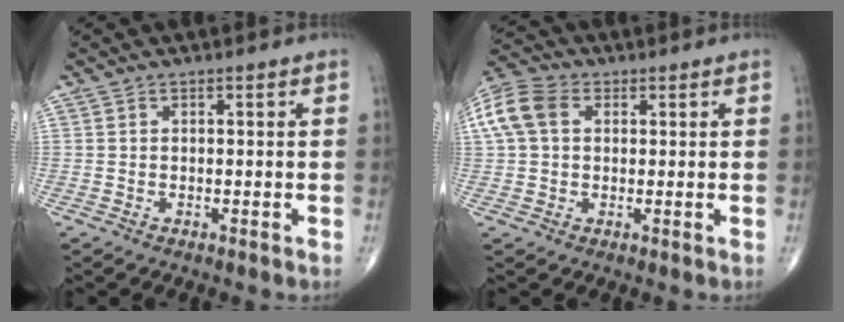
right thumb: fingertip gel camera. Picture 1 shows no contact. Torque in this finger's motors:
{"motor_torque": [0.03, 0.02, 0.11, 0.06, 0.07]}